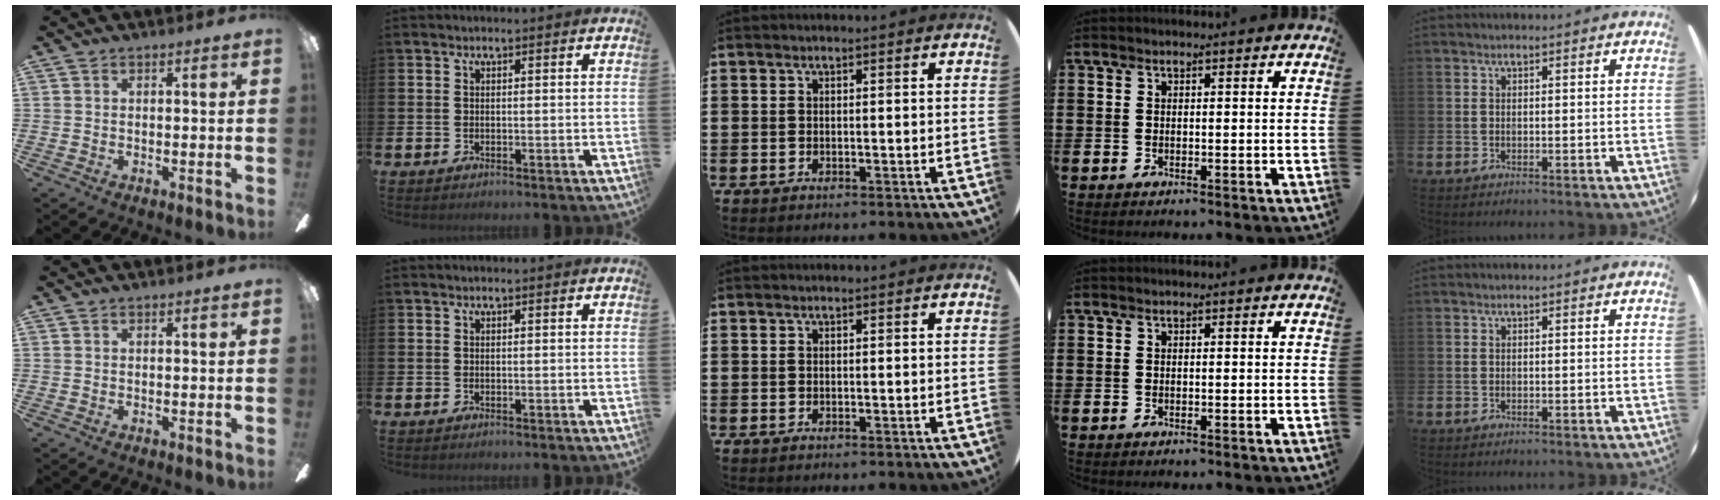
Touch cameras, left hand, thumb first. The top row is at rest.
{}